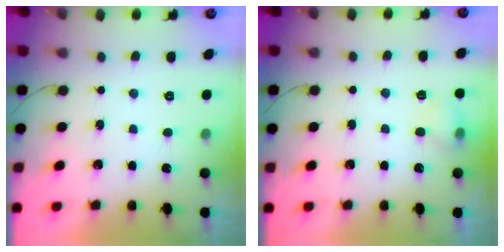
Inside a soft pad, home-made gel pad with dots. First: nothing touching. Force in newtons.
{"total": 6.0, "press": 5.8, "slide": 1.6}